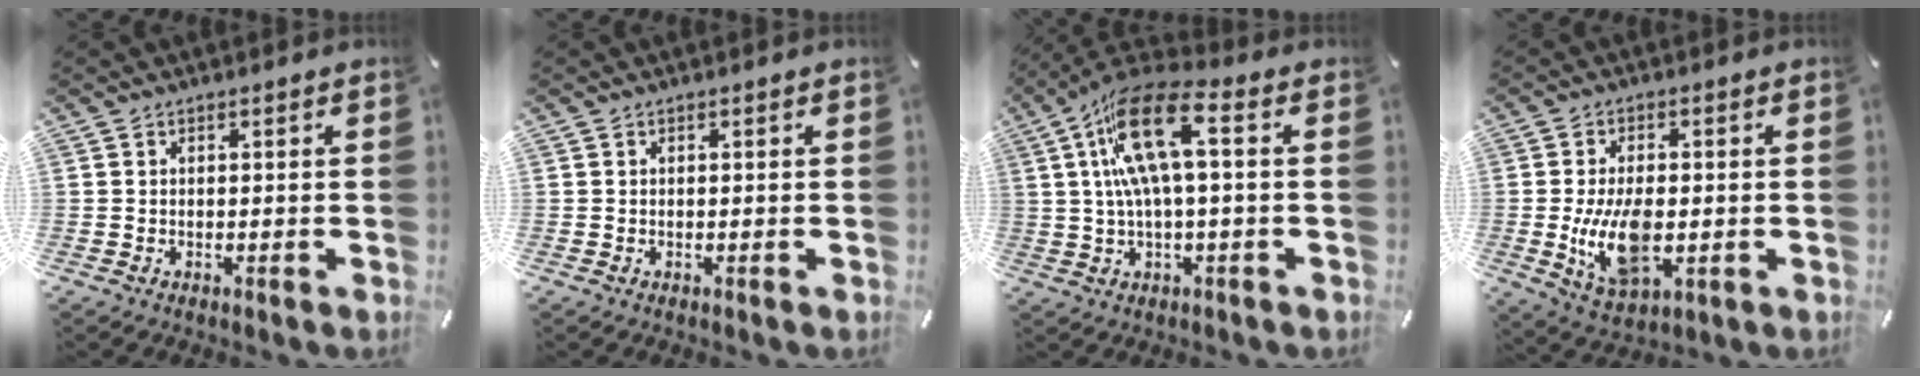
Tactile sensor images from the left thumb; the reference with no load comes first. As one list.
[{"total": 0.0}, {"total": 15.7, "force": [2.9, 5.7, 14.3], "torque": [-0.296, 0.000, 0.046]}, {"total": 11.5, "force": [-1.5, 6.3, 9.6], "torque": [-0.193, -0.016, -0.024]}]